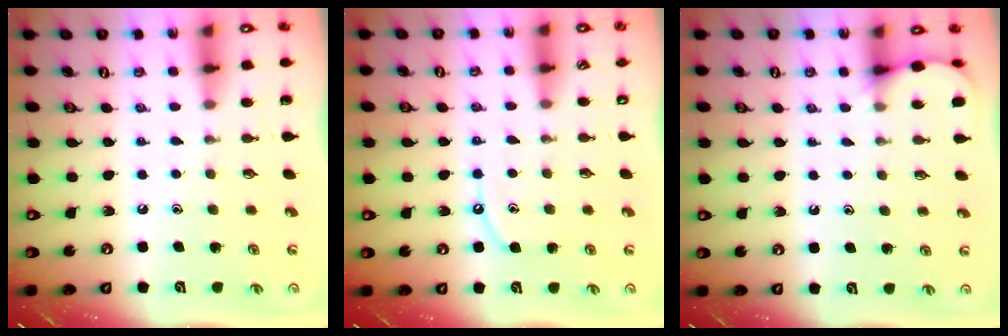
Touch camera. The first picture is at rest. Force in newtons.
{"total": 6.1, "press": 6.0, "slide": 0.7}
{"total": 3.3, "press": 3.3, "slide": 0.3}